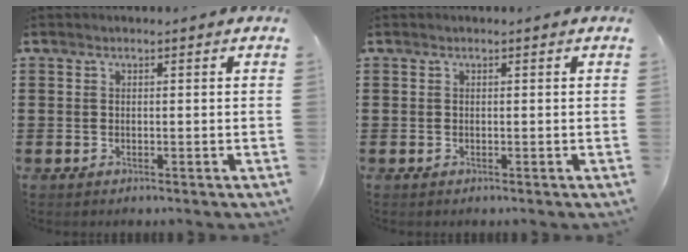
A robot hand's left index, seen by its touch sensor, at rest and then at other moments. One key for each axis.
{"total": 0.0}